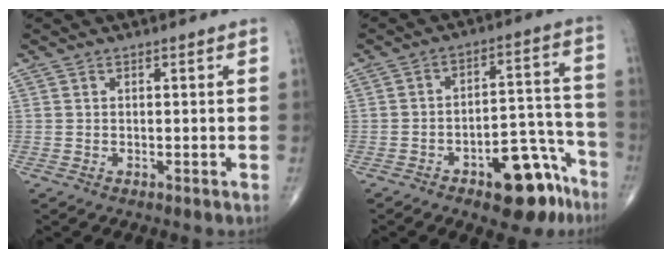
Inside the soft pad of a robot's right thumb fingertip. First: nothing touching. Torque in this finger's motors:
{"motor_torque": [3.39, 1.62, 0.70, -0.89, 0.10]}